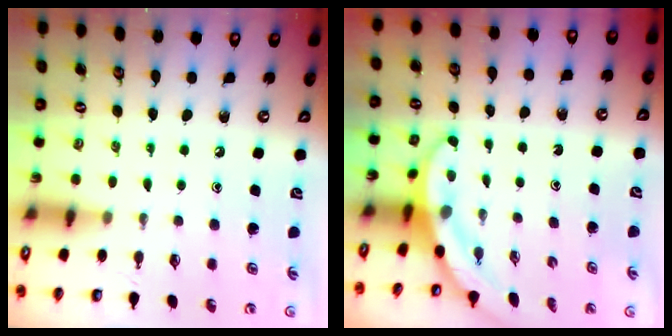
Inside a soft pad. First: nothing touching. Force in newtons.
{"total": 3.1, "press": 3.1, "slide": 0.2}